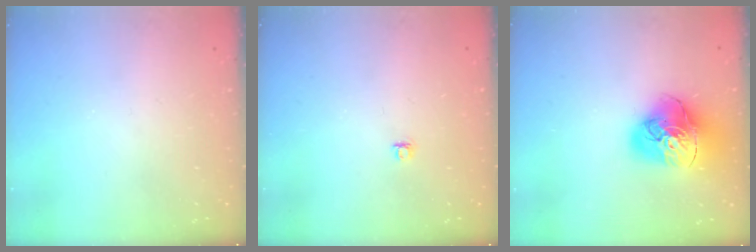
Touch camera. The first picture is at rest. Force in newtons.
{"total": 3.8, "press": 3.8, "slide": 0.5}
{"total": 18.6, "press": 18.5, "slide": 2.0}